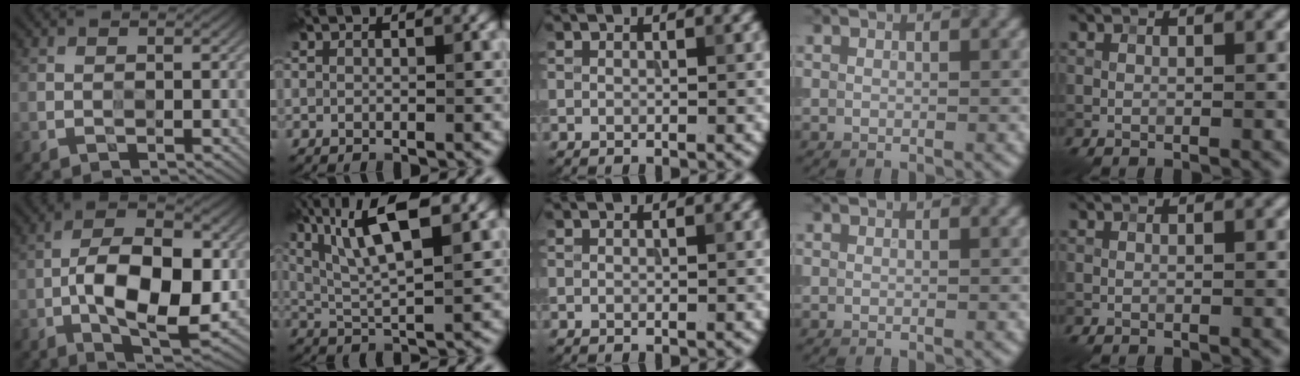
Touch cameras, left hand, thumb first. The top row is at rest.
{"thumb": {"total": 13.4, "force": [-1.9, 6.3, 11.6], "torque": [-0.192, -0.003, -0.034]}, "index": {"total": 8.8, "force": [3.8, 2.5, 7.5], "torque": [-0.136, 0.017, 0.068]}}